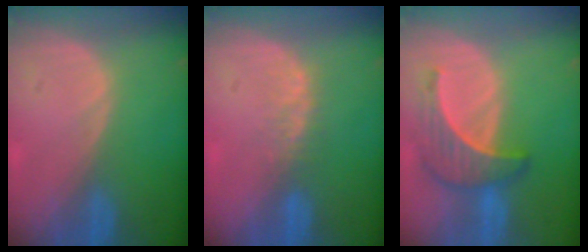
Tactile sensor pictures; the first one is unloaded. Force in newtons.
{"total": 2.8, "press": 2.4, "slide": 1.5}
{"total": 6.4, "press": 6.4, "slide": 0.3}